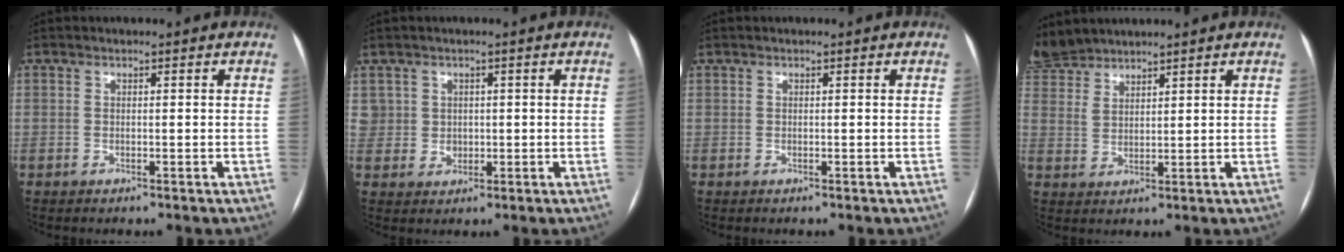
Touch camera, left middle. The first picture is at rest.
{"total": 4.1, "force": [1.1, 3.9, 0.4], "torque": [-0.007, 0.005, 0.032]}
{"total": 0.0}
{"total": 5.5, "force": [5.4, 1.0, 0.2], "torque": [-0.015, 0.010, 0.115]}